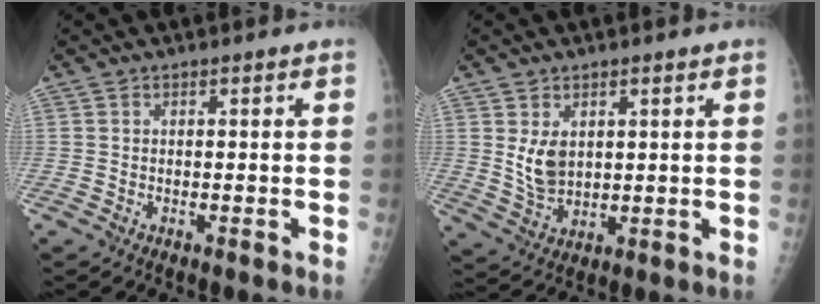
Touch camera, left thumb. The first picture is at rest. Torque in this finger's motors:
{"motor_torque": [0.35, 0.57, 0.48, -0.28, 0.00]}